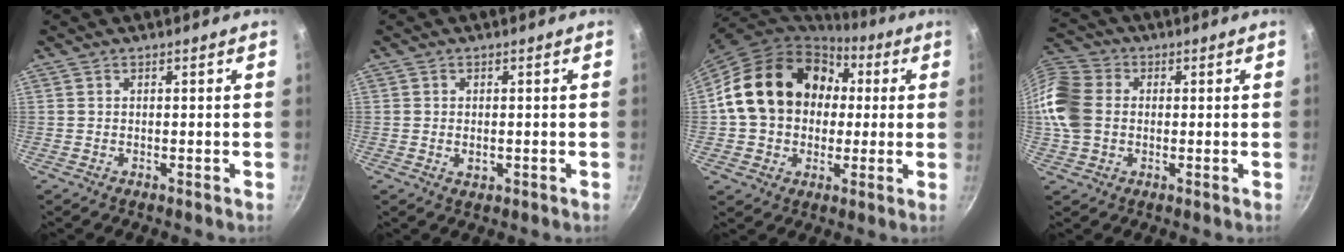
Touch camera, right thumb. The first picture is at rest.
{"total": 2.0, "force": [-0.3, 1.3, 1.4], "torque": [-0.023, -0.001, -0.004]}
{"total": 20.5, "force": [2.9, 16.5, 11.8], "torque": [-0.174, 0.039, 0.046]}
{"total": 15.6, "force": [0.5, 12.6, 9.2], "torque": [-0.202, 0.026, -0.004]}